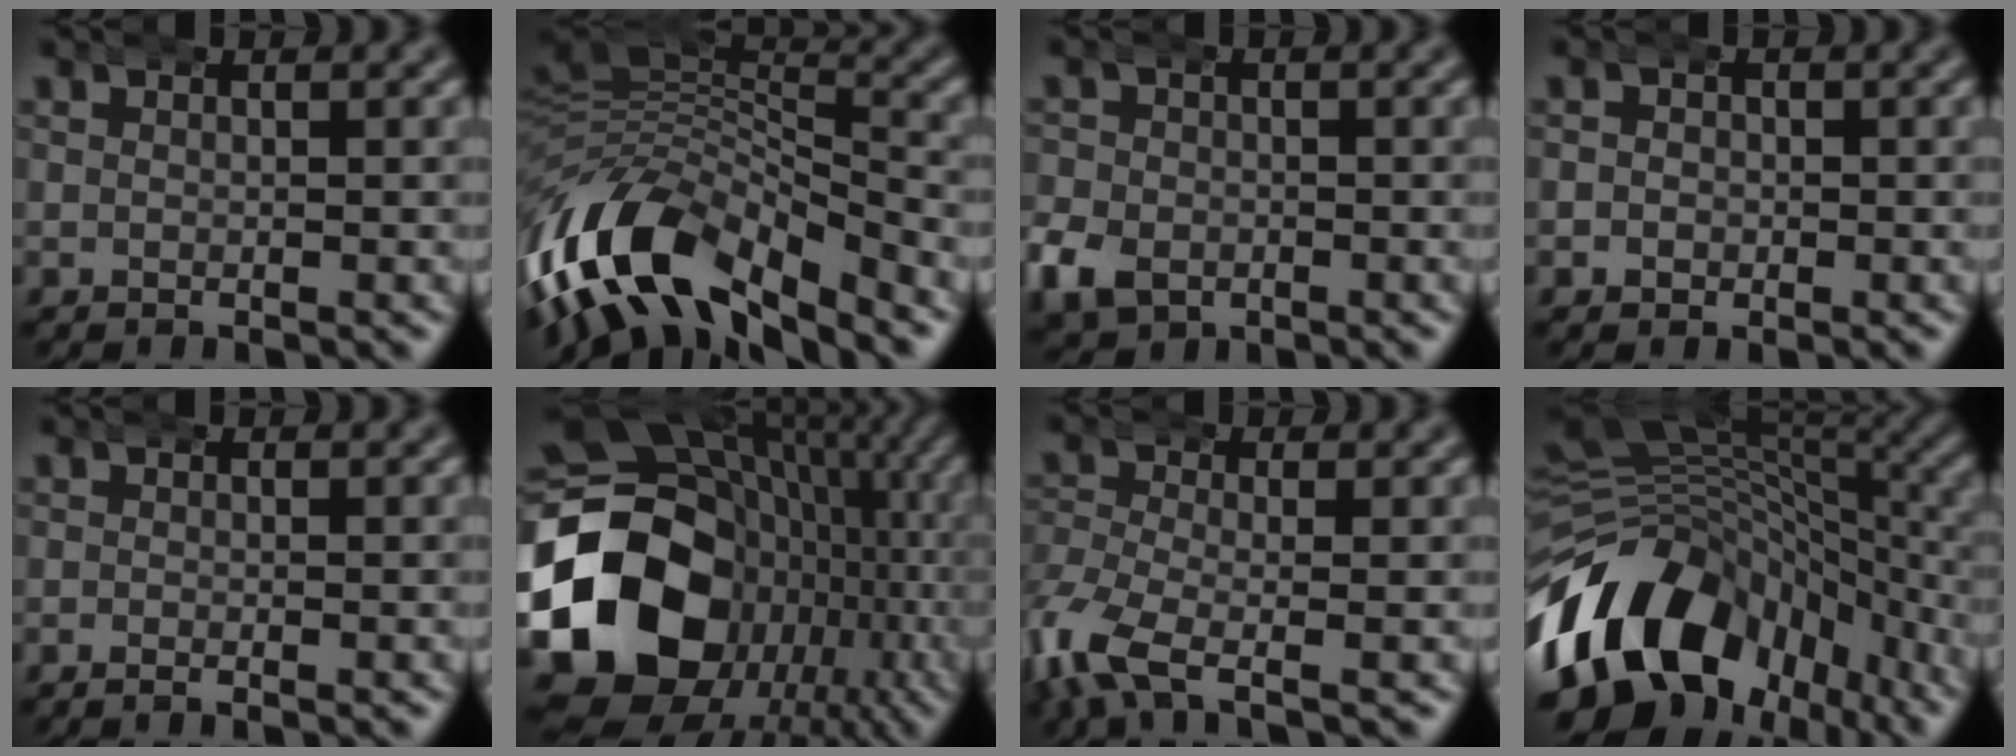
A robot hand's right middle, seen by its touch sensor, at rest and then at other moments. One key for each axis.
{"total": 13.1, "fx": -5.6, "fy": 8.4, "fz": 8.3, "tx": -0.184, "ty": -0.050, "tz": -0.074}
{"total": 4.0, "fx": -1.7, "fy": 3.3, "fz": 1.6, "tx": -0.042, "ty": -0.017, "tz": -0.026}
{"total": 1.6, "fx": -0.4, "fy": 1.5, "fz": 0.2, "tx": -0.004, "ty": -0.003, "tz": -0.010}
{"total": 0.8, "fx": -0.7, "fy": 0.1, "fz": 0.5, "tx": -0.010, "ty": 0.000, "tz": -0.013}
{"total": 25.6, "fx": -3.5, "fy": 19.5, "fz": 16.2, "tx": -0.288, "ty": -0.047, "tz": -0.051}
{"total": 4.4, "fx": -2.2, "fy": 2.2, "fz": 3.1, "tx": -0.097, "ty": -0.026, "tz": -0.028}
{"total": 16.8, "fx": -4.9, "fy": 12.0, "fz": 10.6, "tx": -0.207, "ty": -0.027, "tz": -0.069}